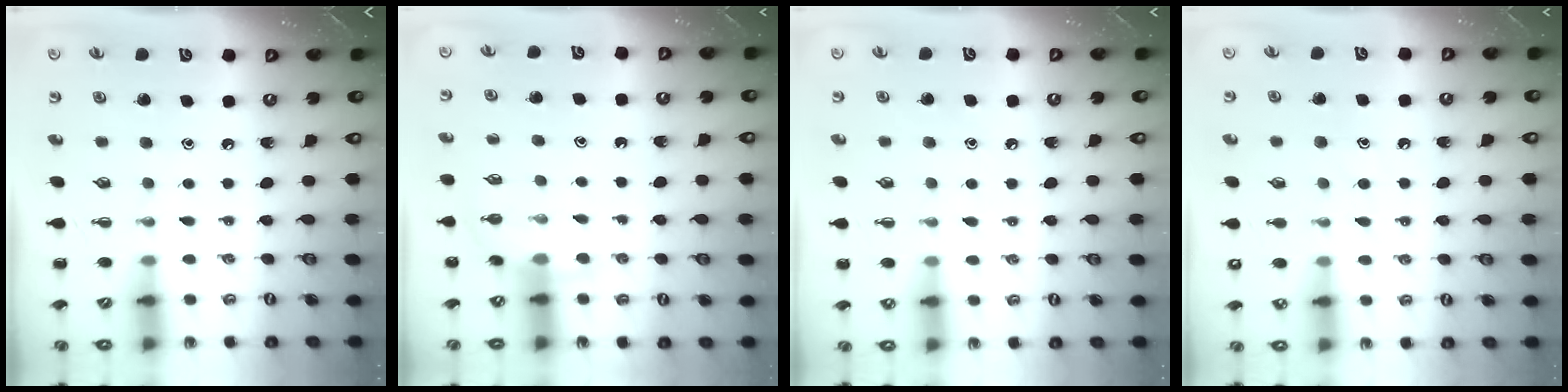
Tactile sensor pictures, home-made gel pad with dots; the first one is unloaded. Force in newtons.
{"total": 5.1, "press": 5.1, "slide": 0.5}
{"total": 7.8, "press": 7.4, "slide": 2.6}
{"total": 7.0, "press": 6.9, "slide": 1.2}